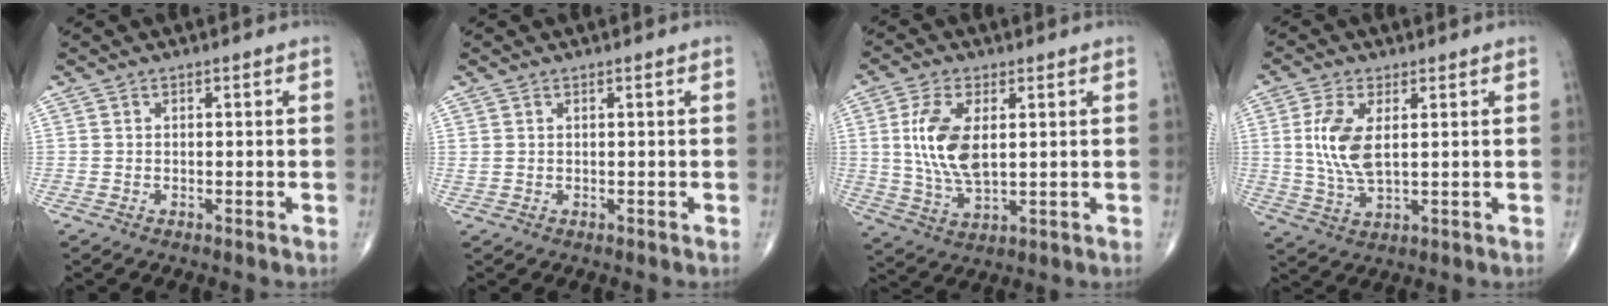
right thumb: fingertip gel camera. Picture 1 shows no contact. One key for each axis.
{"total": 0.7, "fx": 0.3, "fy": 0.4, "fz": 0.4, "tx": -0.009, "ty": 0.007, "tz": 0.009}
{"total": 11.0, "fx": 1.8, "fy": 5.3, "fz": 9.4, "tx": -0.193, "ty": -0.013, "tz": 0.040}
{"total": 8.7, "fx": 1.5, "fy": 3.9, "fz": 7.6, "tx": -0.168, "ty": -0.010, "tz": 0.036}